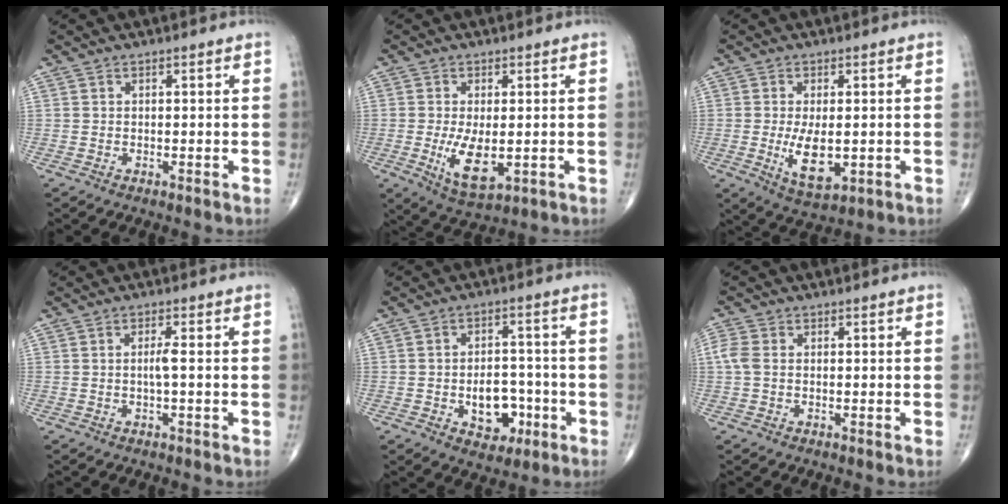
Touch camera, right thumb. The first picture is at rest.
{"total": 7.8, "force": [-1.2, 3.3, 6.9], "torque": [-0.123, -0.020, -0.010]}
{"total": 7.8, "force": [-1.0, 3.5, 6.8], "torque": [-0.115, -0.017, -0.007]}
{"total": 1.8, "force": [-0.2, 0.0, 1.8], "torque": [-0.038, 0.003, -0.003]}
{"total": 8.2, "force": [-2.6, 5.6, 5.4], "torque": [-0.042, 0.024, -0.029]}
{"total": 3.0, "force": [0.0, 2.1, 2.2], "torque": [-0.061, 0.005, -0.006]}